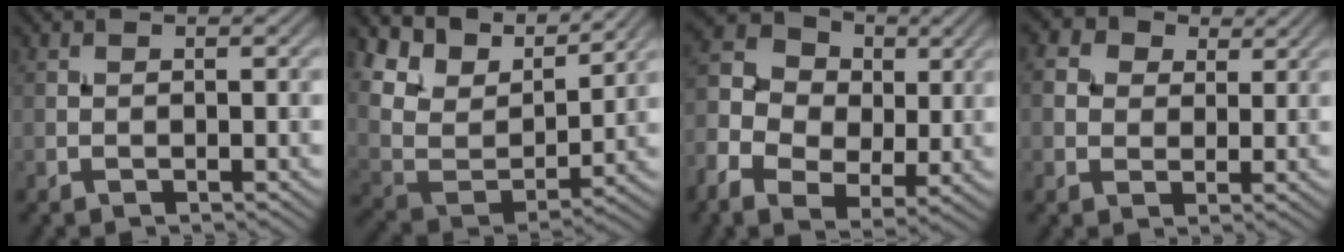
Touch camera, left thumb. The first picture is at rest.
{"total": 12.8, "force": [9.9, 5.1, 6.4], "torque": [-0.194, 0.013, 0.160]}
{"total": 10.7, "force": [-0.9, 8.2, 6.8], "torque": [-0.178, -0.003, -0.017]}
{"total": 5.7, "force": [2.4, 4.3, 2.7], "torque": [-0.089, 0.003, 0.040]}